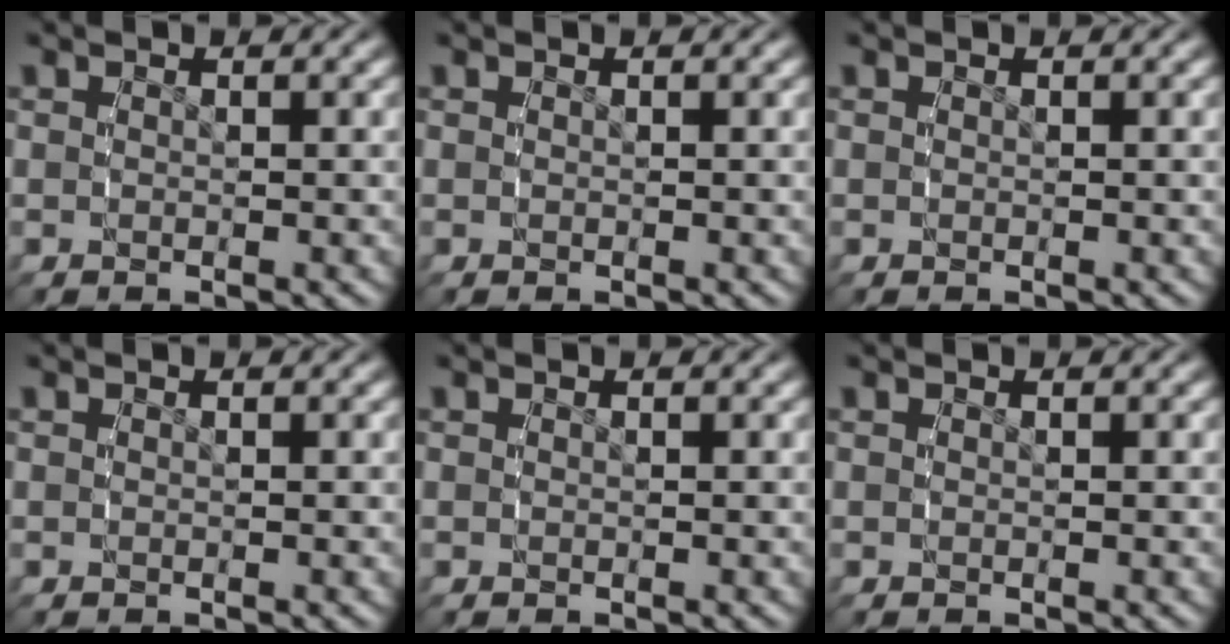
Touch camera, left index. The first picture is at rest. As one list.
[{"total": 0.0}, {"total": 0.0}, {"total": 0.0}, {"total": 0.0}, {"total": 0.0}]